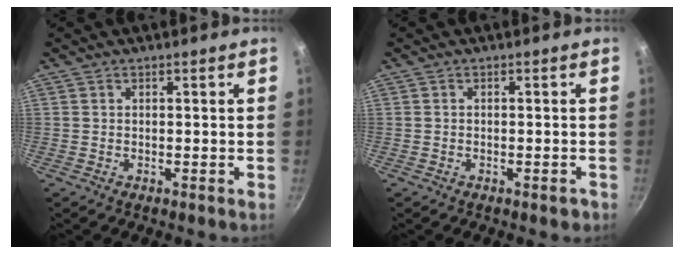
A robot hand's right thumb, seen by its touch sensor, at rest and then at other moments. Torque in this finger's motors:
{"motor_torque": [-0.18, 0.35, -0.29, 0.30, 0.01]}